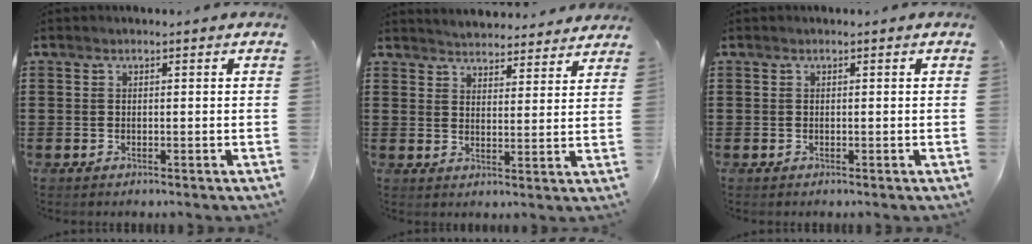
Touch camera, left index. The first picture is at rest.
{"total": 3.9, "force": [3.8, 0.0, -0.2], "torque": [-0.012, -0.022, 0.068]}
{"total": 0.0}